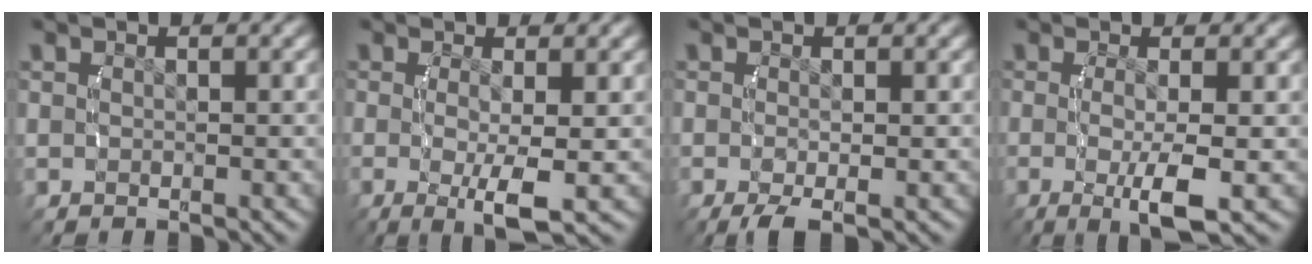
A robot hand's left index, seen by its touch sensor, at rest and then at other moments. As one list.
[{"total": 4.8, "force": [-1.4, 1.0, 4.4], "torque": [-0.083, -0.028, -0.011]}, {"total": 2.0, "force": [-1.3, 0.4, 1.5], "torque": [-0.032, -0.015, -0.014]}, {"total": 5.0, "force": [-1.6, 1.0, 4.6], "torque": [-0.089, -0.024, -0.017]}]